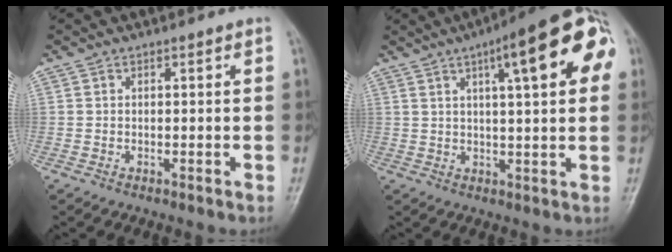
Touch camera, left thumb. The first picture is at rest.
{"total": 16.2, "force": [5.7, 4.0, 14.6], "torque": [-0.178, 0.016, 0.068]}